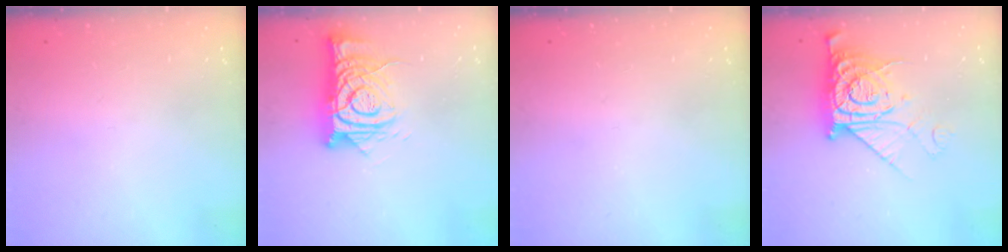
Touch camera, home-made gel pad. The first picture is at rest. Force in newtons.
{"total": 13.3, "press": 13.3, "slide": 1.1}
{"total": 0.0}
{"total": 11.7, "press": 11.6, "slide": 1.4}